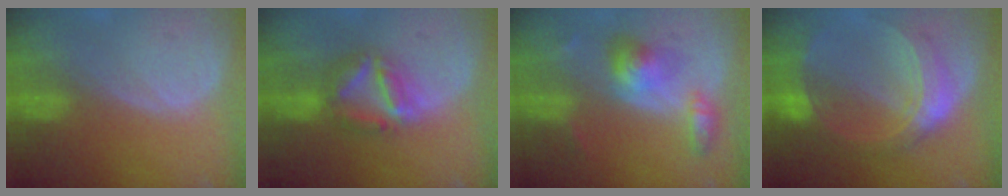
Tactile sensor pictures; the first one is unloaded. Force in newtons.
{"total": 7.4, "press": 6.5, "slide": 3.6}
{"total": 5.8, "press": 5.8, "slide": 0.2}
{"total": 8.7, "press": 8.7, "slide": 0.6}